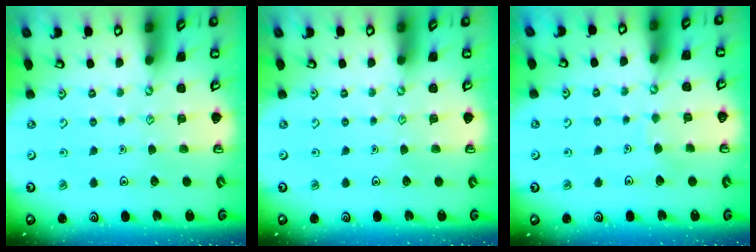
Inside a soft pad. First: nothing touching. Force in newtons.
{"total": 0.0}
{"total": 2.9, "press": 2.9, "slide": 0.2}